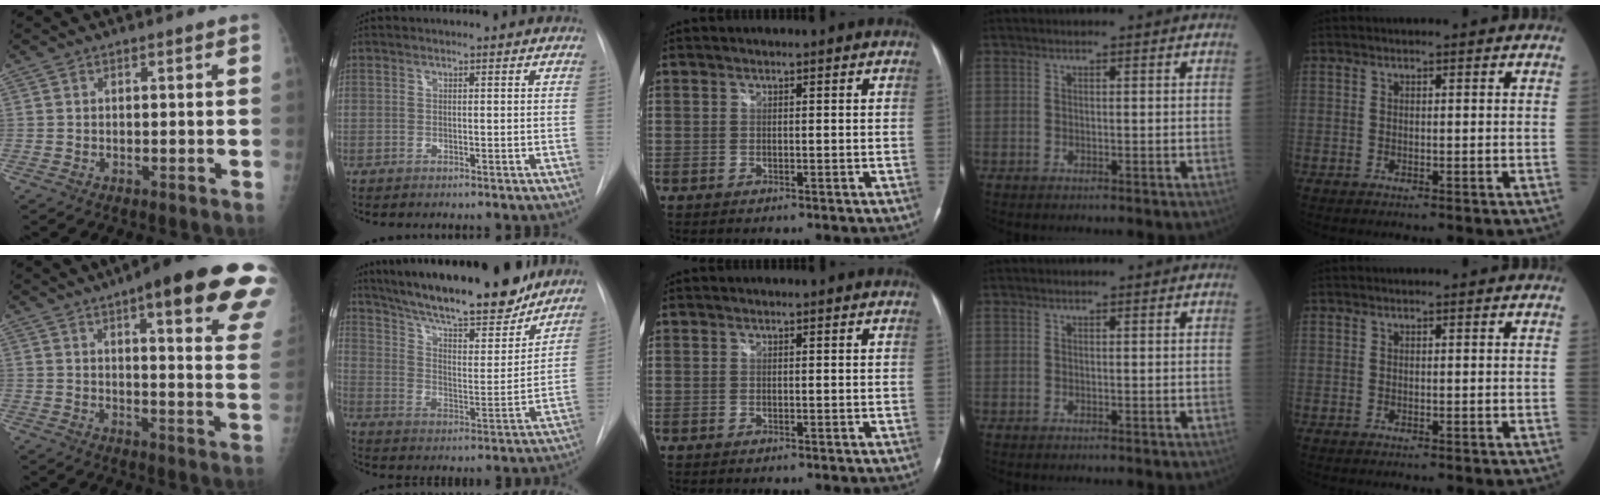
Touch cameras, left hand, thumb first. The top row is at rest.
{"thumb": {"total": 24.9, "force": [14.6, 5.4, 19.4], "torque": [-0.208, -0.033, 0.177]}, "index": {"total": 22.7, "force": [19.3, 4.5, 11.1], "torque": [-0.185, -0.003, 0.288]}}